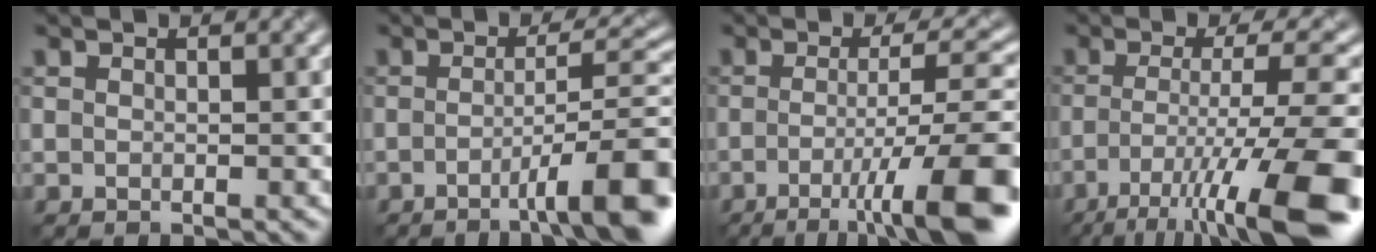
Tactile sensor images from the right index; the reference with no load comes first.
{"total": 8.9, "force": [-3.7, 1.5, 8.0], "torque": [-0.098, 0.015, -0.051]}
{"total": 10.8, "force": [-4.2, 2.1, 9.7], "torque": [-0.124, 0.006, -0.058]}
{"total": 12.6, "force": [-6.7, 2.5, 10.4], "torque": [-0.164, -0.001, -0.102]}